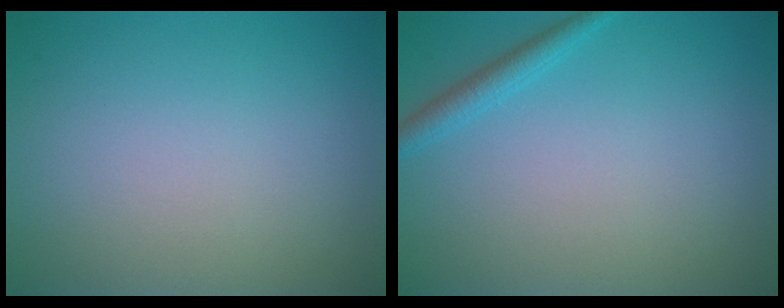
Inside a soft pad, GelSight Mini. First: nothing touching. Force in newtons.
{"total": 1.6, "press": 1.6, "slide": 0.1}